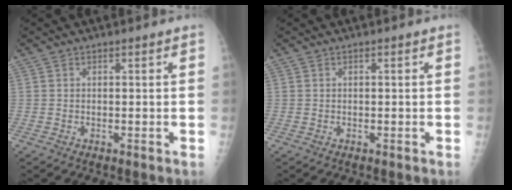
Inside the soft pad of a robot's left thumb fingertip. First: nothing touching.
{"total": 0.0}